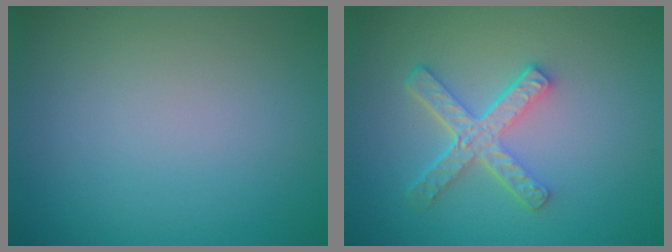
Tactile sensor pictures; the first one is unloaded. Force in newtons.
{"total": 4.5, "press": 3.3, "slide": 3.1}